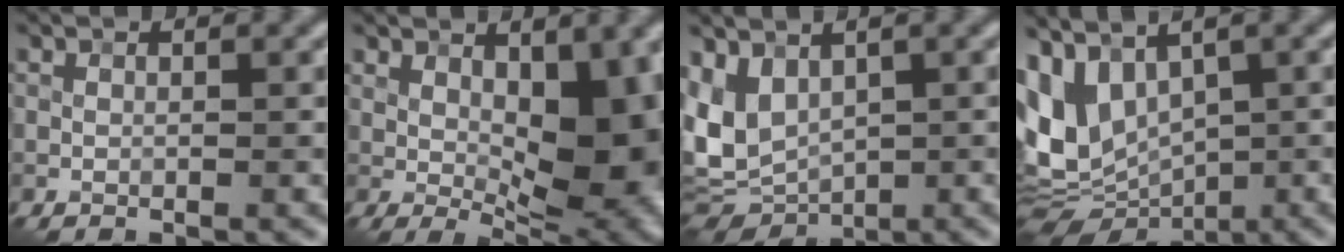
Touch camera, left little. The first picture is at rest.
{"total": 12.3, "force": [1.0, 5.3, 11.1], "torque": [-0.125, 0.010, 0.011]}
{"total": 5.9, "force": [0.7, 4.0, 4.3], "torque": [-0.096, -0.005, 0.013]}
{"total": 8.1, "force": [1.2, 5.5, 5.9], "torque": [-0.128, -0.005, 0.018]}